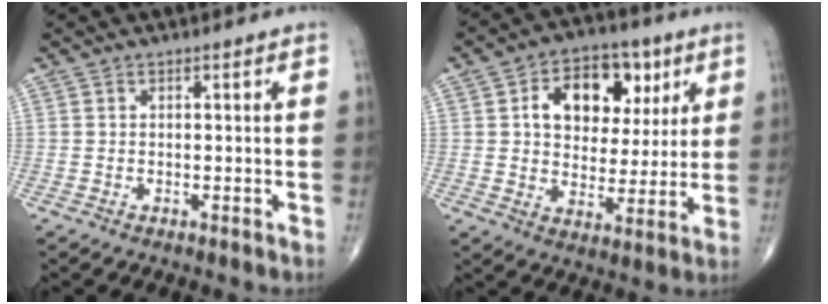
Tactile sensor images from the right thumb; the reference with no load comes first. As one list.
[{"total": 15.0, "force": [5.0, 10.3, 9.6], "torque": [-0.102, -0.001, 0.079]}]